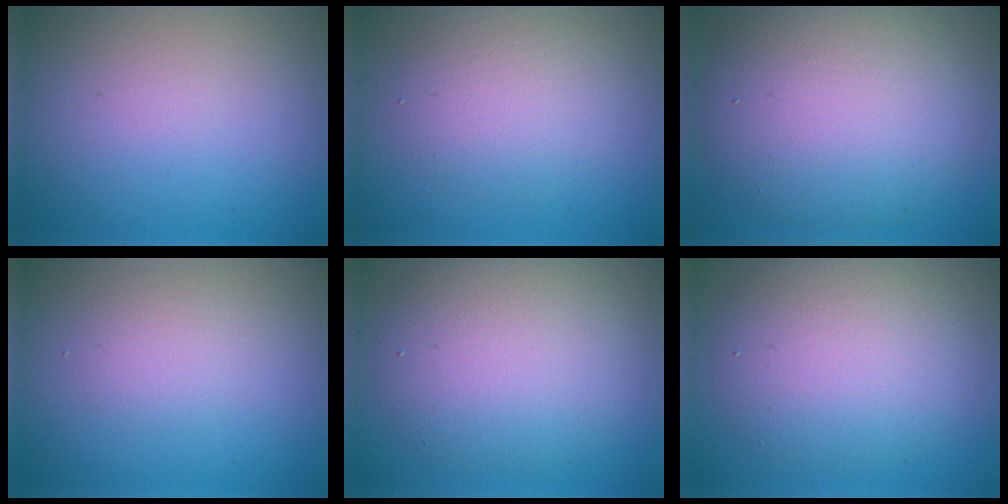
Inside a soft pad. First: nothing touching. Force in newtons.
{"total": 3.4, "press": 3.4, "slide": 0.2}
{"total": 9.5, "press": 9.5, "slide": 0.3}
{"total": 1.6, "press": 1.6, "slide": 0.1}
{"total": 6.4, "press": 6.4, "slide": 0.4}
{"total": 6.1, "press": 6.1, "slide": 0.2}